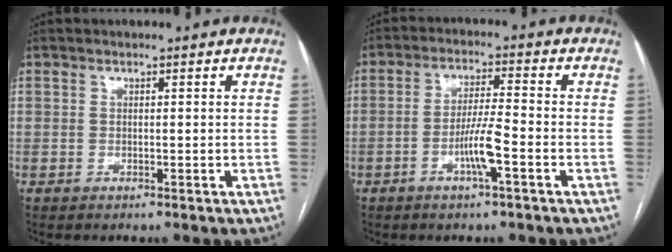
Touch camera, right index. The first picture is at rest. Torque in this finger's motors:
{"motor_torque": [0.99, -0.22, 0.55, 0.12]}